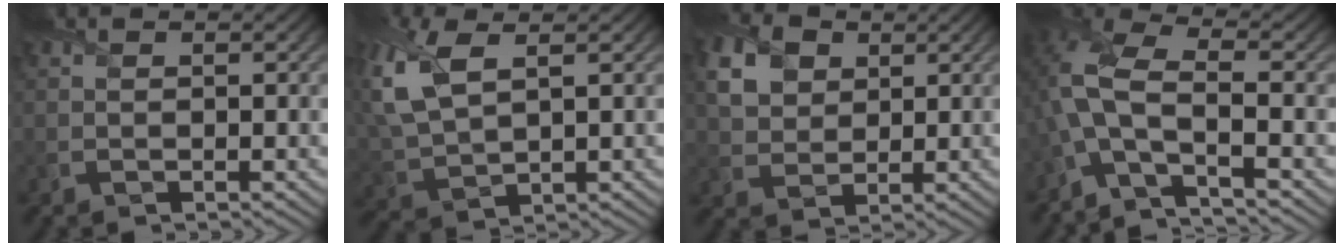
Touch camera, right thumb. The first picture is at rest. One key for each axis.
{"total": 9.3, "fx": 3.4, "fy": 4.5, "fz": 7.3, "tx": -0.212, "ty": 0.009, "tz": 0.069}
{"total": 6.5, "fx": 2.6, "fy": 4.7, "fz": 3.6, "tx": -0.102, "ty": 0.007, "tz": 0.046}
{"total": 9.0, "fx": -2.8, "fy": 3.3, "fz": 7.9, "tx": -0.188, "ty": 0.005, "tz": -0.076}